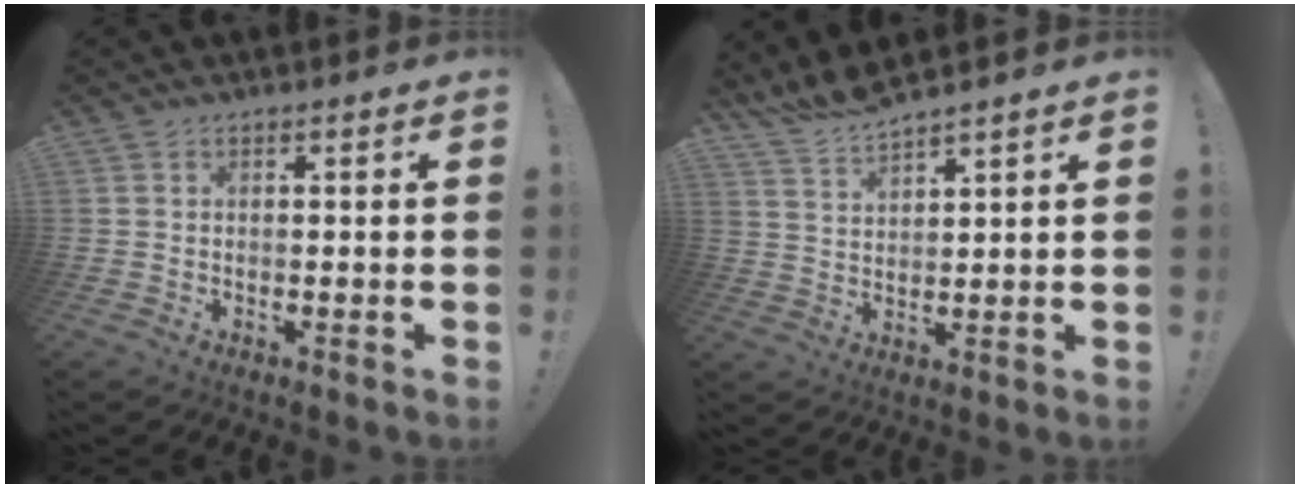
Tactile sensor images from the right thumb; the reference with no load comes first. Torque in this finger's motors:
{"motor_torque": [0.20, 0.66, 0.18, 0.20, 0.11]}